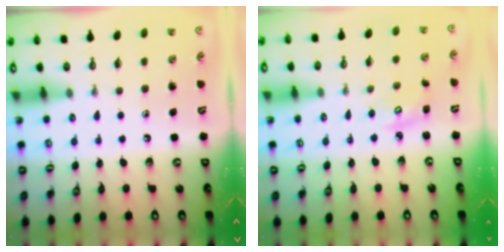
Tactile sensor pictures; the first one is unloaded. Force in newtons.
{"total": 3.6, "press": 3.6, "slide": 0.4}